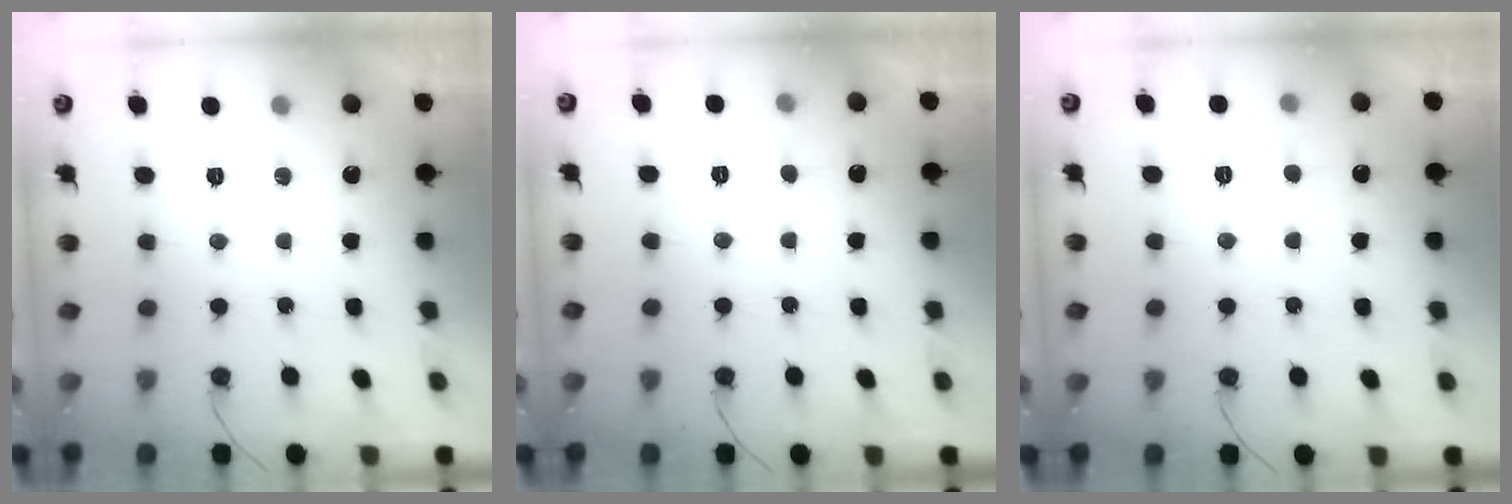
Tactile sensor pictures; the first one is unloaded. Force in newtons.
{"total": 2.2, "press": 2.2, "slide": 0.2}
{"total": 3.4, "press": 3.4, "slide": 0.3}